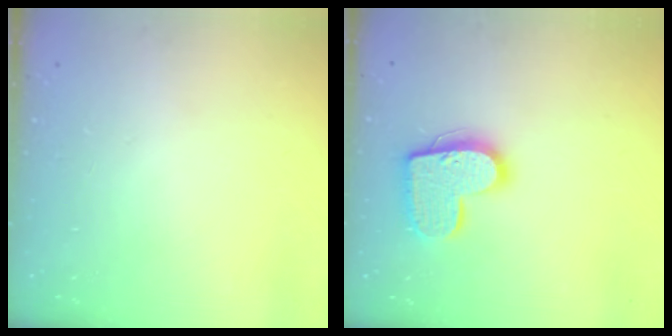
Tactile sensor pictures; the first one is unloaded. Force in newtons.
{"total": 15.7, "press": 15.6, "slide": 0.9}